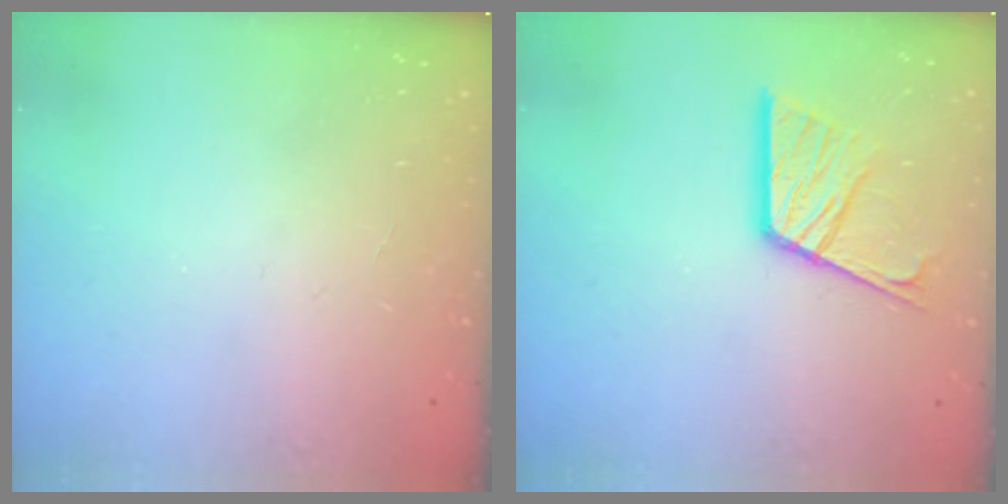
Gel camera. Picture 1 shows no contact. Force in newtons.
{"total": 15.5, "press": 15.4, "slide": 1.6}